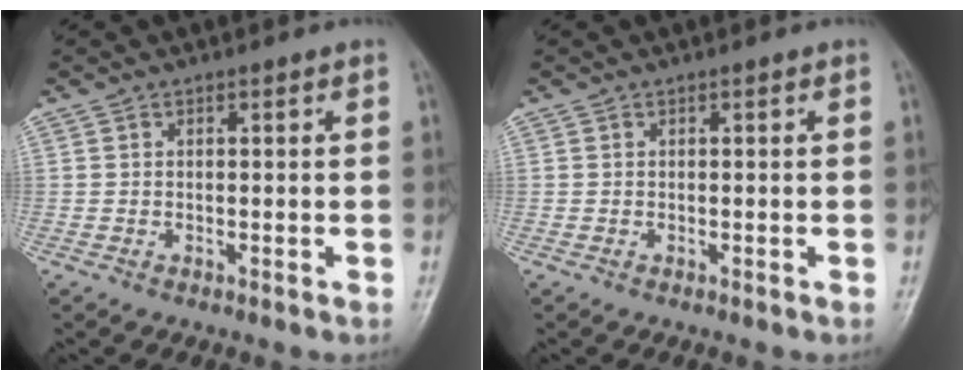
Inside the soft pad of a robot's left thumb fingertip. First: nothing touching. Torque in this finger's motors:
{"motor_torque": [0.09, 0.00, 0.10, -0.22, 0.00]}